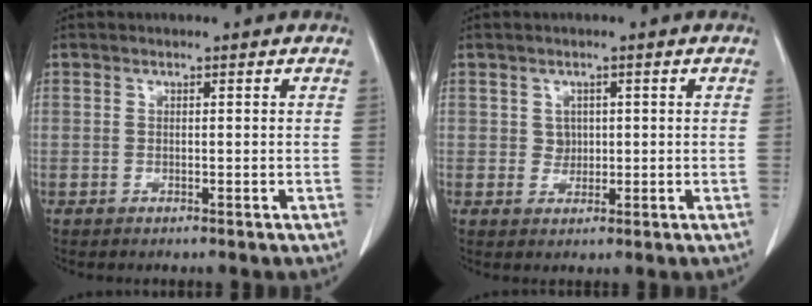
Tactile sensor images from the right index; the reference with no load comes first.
{"total": 1.9, "force": [0.4, 1.7, 0.8], "torque": [-0.009, -0.001, 0.007]}